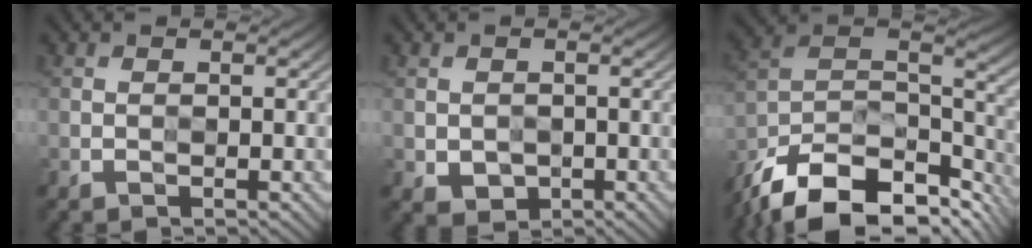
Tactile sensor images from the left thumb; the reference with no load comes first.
{"total": 2.3, "force": [-0.4, 1.9, 1.2], "torque": [-0.031, -0.013, -0.004]}
{"total": 16.3, "force": [-10.9, 7.4, 9.5], "torque": [-0.237, -0.031, -0.169]}